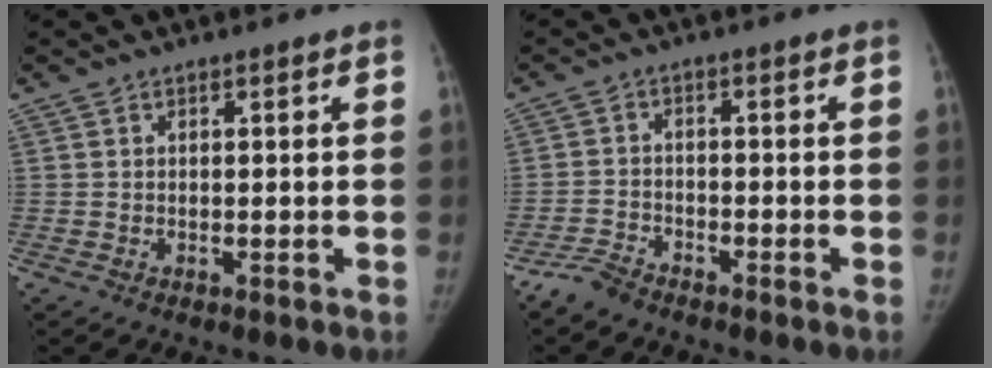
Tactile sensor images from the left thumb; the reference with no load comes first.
{"total": 3.7, "force": [-3.3, 1.3, 0.9], "torque": [-0.023, 0.009, -0.068]}